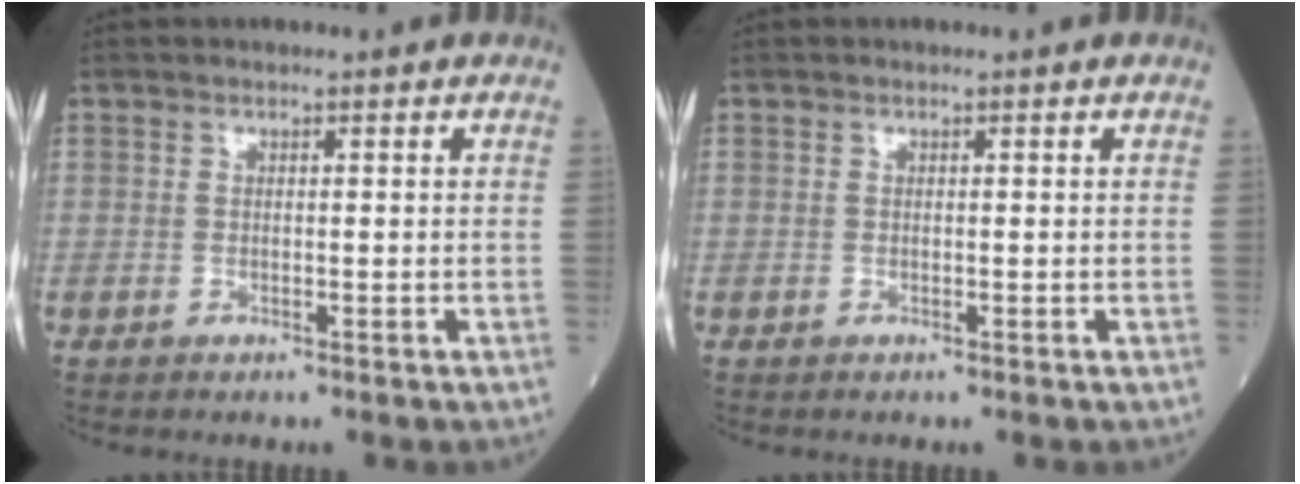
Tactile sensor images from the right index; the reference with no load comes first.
{"total": 0.0}